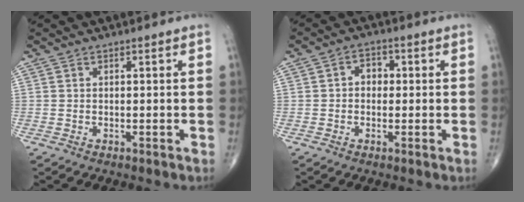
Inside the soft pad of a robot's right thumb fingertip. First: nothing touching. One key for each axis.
{"total": 3.3, "fx": 0.1, "fy": 2.6, "fz": 2.1, "tx": -0.016, "ty": 0.013, "tz": -0.005}